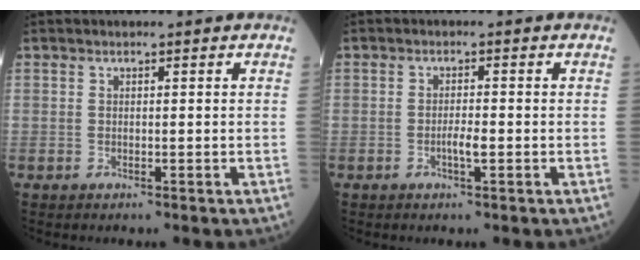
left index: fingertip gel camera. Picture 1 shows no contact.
{"total": 1.9, "force": [-0.9, 0.2, 1.7], "torque": [-0.032, -0.003, -0.017]}